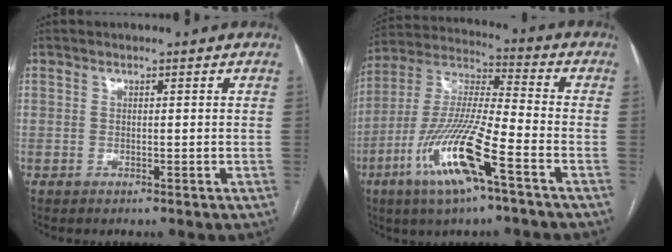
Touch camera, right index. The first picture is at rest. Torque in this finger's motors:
{"motor_torque": [1.41, -0.73, 0.56, 0.21]}